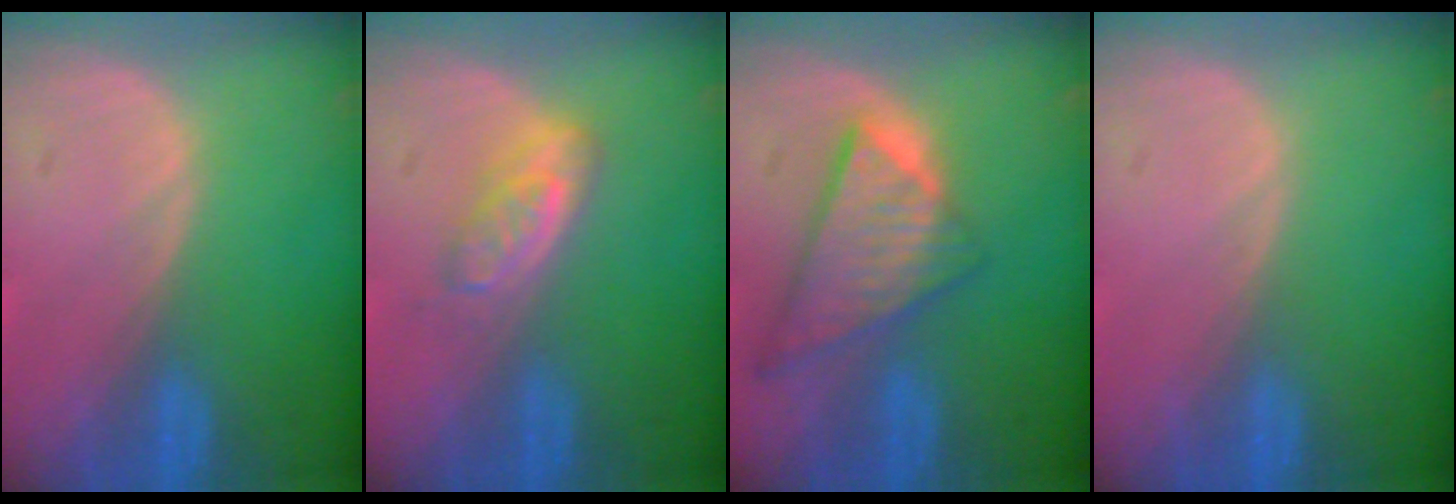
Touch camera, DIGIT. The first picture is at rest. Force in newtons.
{"total": 4.3, "press": 4.0, "slide": 1.3}
{"total": 8.6, "press": 7.4, "slide": 4.4}
{"total": 0.0}